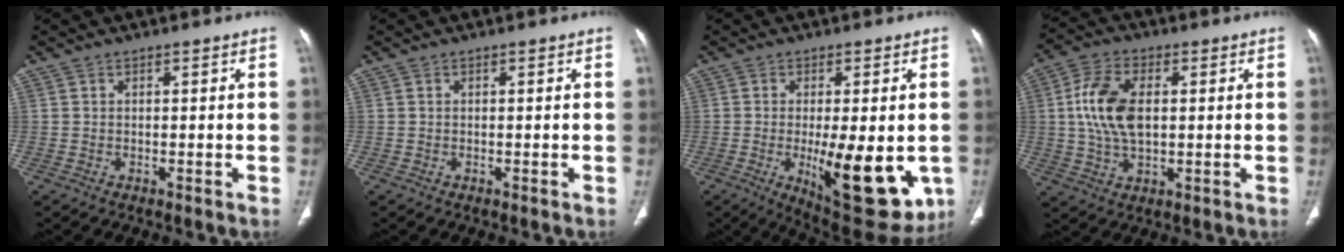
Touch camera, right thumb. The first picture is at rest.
{"total": 0.0}
{"total": 18.0, "force": [-3.7, 6.9, 16.3], "torque": [-0.199, -0.027, -0.029]}
{"total": 11.4, "force": [1.3, 6.5, 9.2], "torque": [-0.184, 0.005, 0.025]}